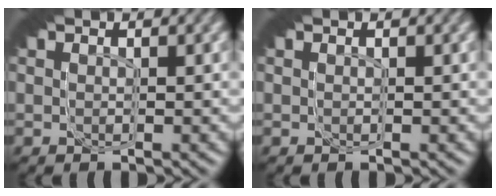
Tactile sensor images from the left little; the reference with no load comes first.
{"total": 0.0}